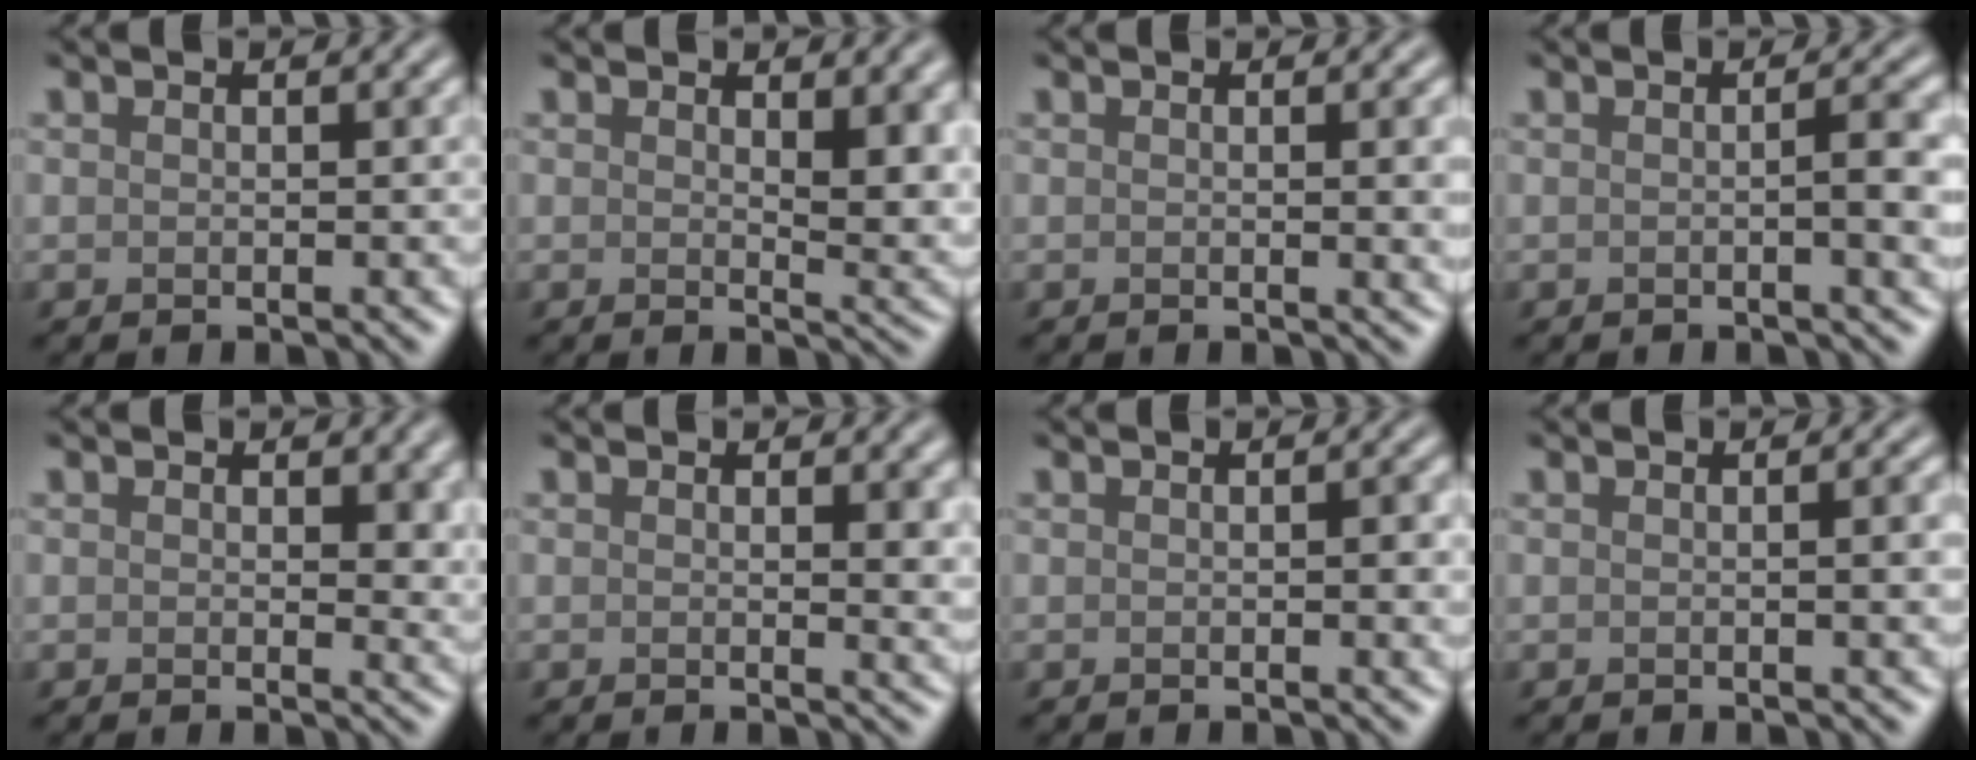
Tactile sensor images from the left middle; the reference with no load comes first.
{"total": 3.8, "force": [1.5, 1.6, 3.1], "torque": [-0.041, -0.008, 0.028]}
{"total": 2.5, "force": [0.2, 0.8, 2.4], "torque": [-0.021, -0.001, 0.000]}
{"total": 3.1, "force": [-0.1, 0.7, 3.0], "torque": [-0.037, 0.004, -0.006]}
{"total": 2.6, "force": [0.8, 1.5, 1.9], "torque": [-0.019, -0.004, 0.008]}
{"total": 1.7, "force": [0.6, 0.5, 1.5], "torque": [-0.014, -0.005, 0.009]}
{"total": 1.0, "force": [0.0, 0.2, 1.0], "torque": [-0.012, -0.002, 0.000]}
{"total": 1.9, "force": [0.0, 0.5, 1.8], "torque": [-0.021, 0.003, -0.002]}